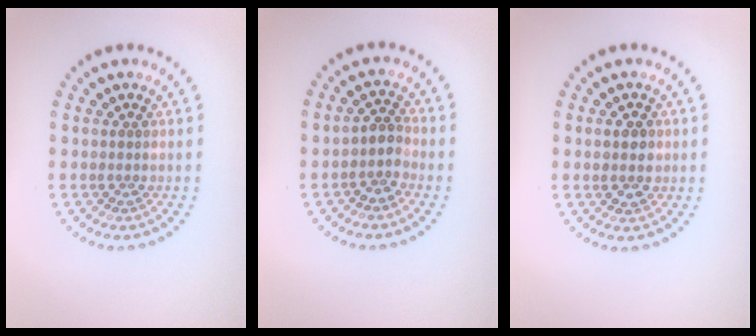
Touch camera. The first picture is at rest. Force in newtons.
{"total": 2.0, "press": 1.6, "slide": 1.2}
{"total": 2.1, "press": 2.0, "slide": 0.1}